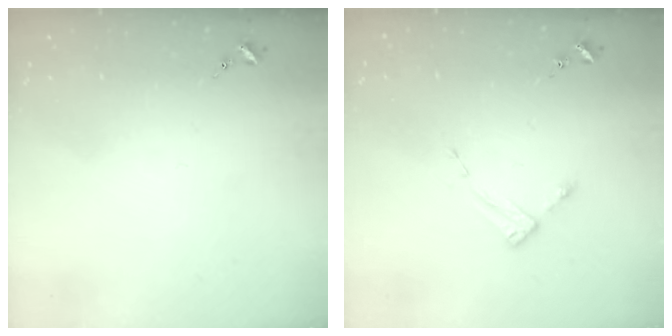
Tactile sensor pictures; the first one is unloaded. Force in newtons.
{"total": 2.6, "press": 2.6, "slide": 0.4}